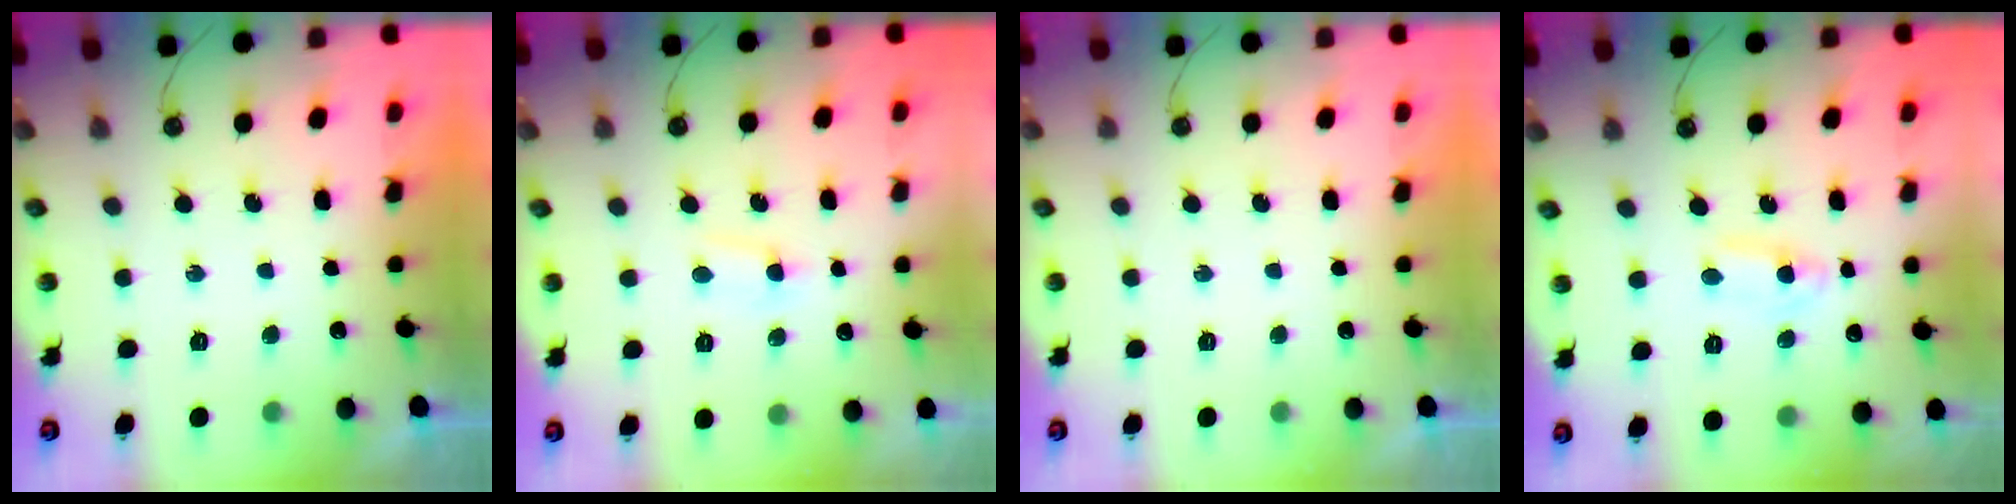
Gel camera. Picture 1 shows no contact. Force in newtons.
{"total": 2.8, "press": 2.8, "slide": 0.2}
{"total": 0.0}
{"total": 2.3, "press": 2.3, "slide": 0.3}